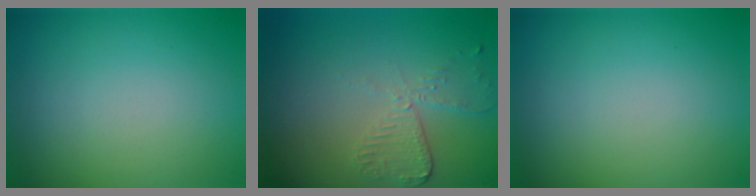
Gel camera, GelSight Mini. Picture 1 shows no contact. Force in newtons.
{"total": 2.6, "press": 2.3, "slide": 1.2}
{"total": 0.0}